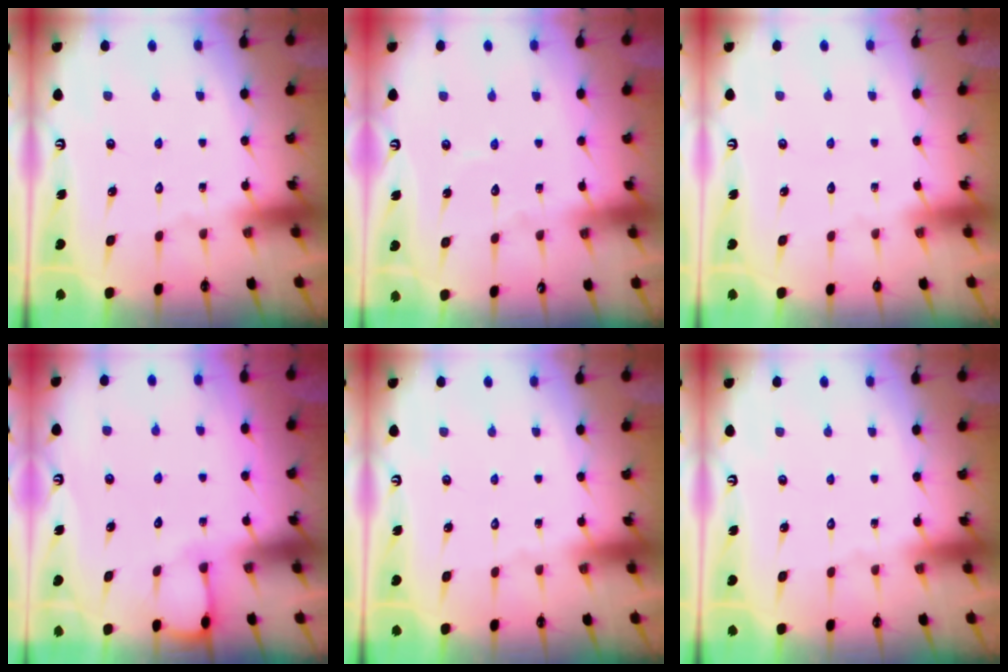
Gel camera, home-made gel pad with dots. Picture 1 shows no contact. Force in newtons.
{"total": 3.7, "press": 3.7, "slide": 0.2}
{"total": 0.0}
{"total": 2.4, "press": 2.4, "slide": 0.3}
{"total": 0.0}
{"total": 0.0}